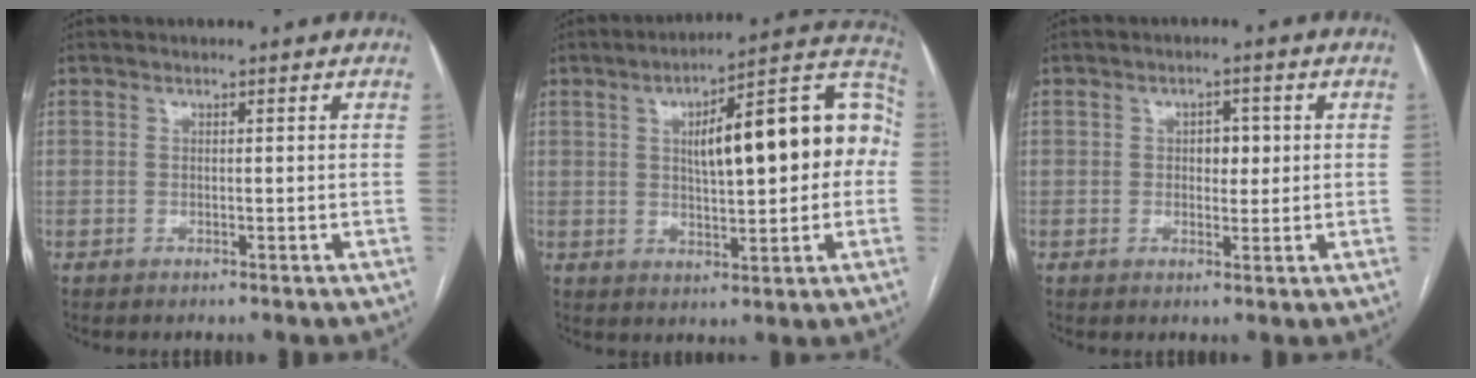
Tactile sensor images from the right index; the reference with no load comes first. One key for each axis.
{"total": 18.2, "fx": 2.2, "fy": 5.2, "fz": 17.3, "tx": -0.239, "ty": 0.049, "tz": 0.035}
{"total": 3.1, "fx": 0.4, "fy": 2.0, "fz": 2.4, "tx": -0.028, "ty": 0.008, "tz": 0.009}